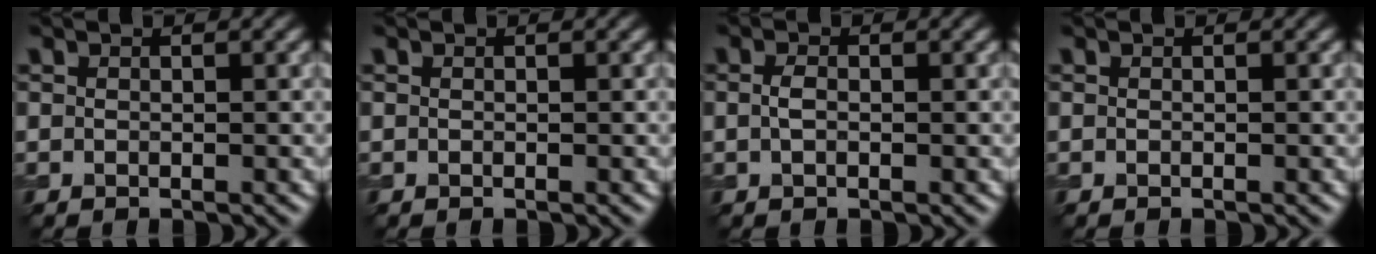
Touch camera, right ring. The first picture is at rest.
{"total": 0.0}
{"total": 1.3, "force": [0.0, 0.7, 1.1], "torque": [-0.025, 0.000, -0.002]}
{"total": 0.0}